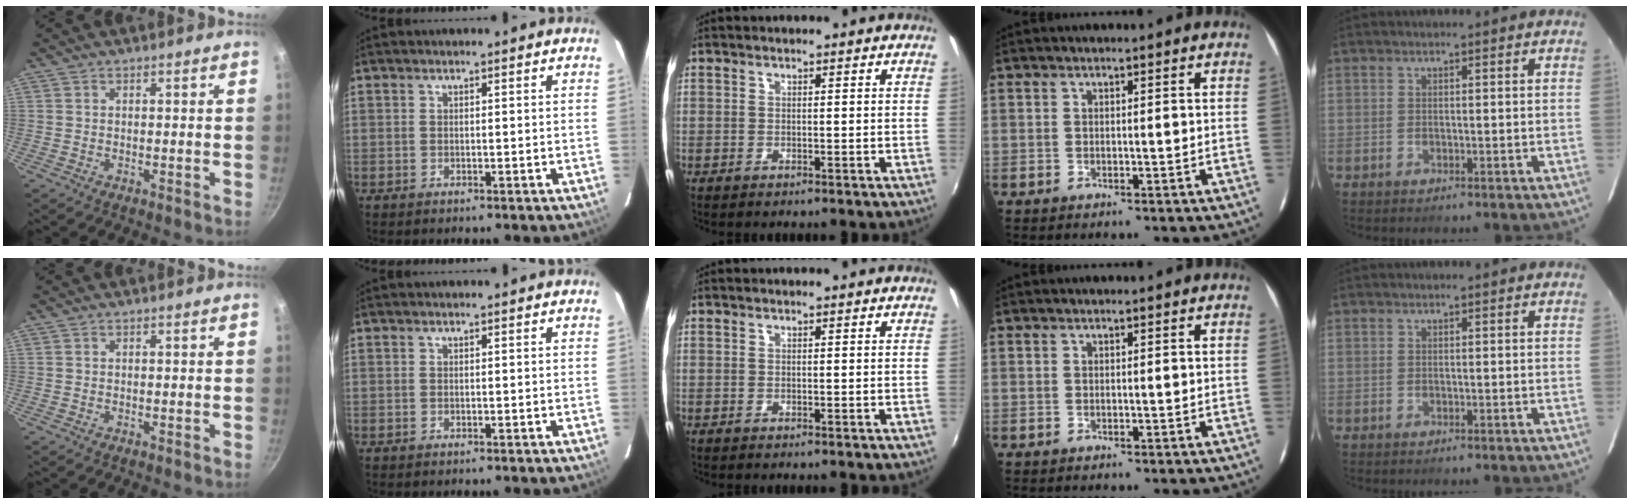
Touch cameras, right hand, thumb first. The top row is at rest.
{}